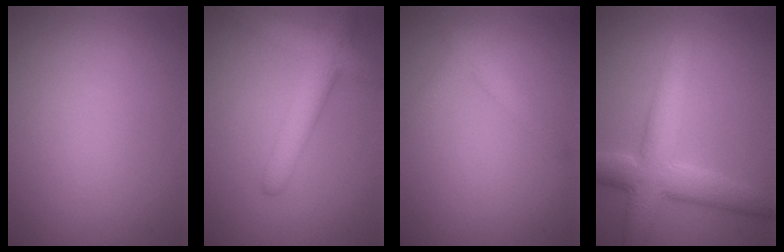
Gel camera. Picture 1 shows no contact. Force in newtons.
{"total": 4.4, "press": 4.4, "slide": 0.1}
{"total": 2.1, "press": 2.1, "slide": 0.1}
{"total": 7.0, "press": 7.0, "slide": 0.4}